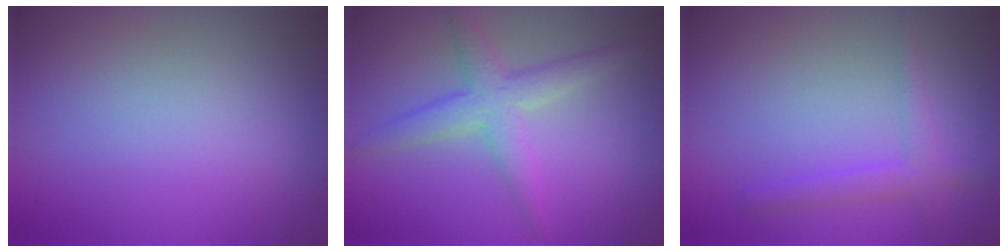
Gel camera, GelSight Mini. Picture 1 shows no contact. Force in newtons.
{"total": 3.7, "press": 3.7, "slide": 0.1}
{"total": 2.2, "press": 2.2, "slide": 0.0}